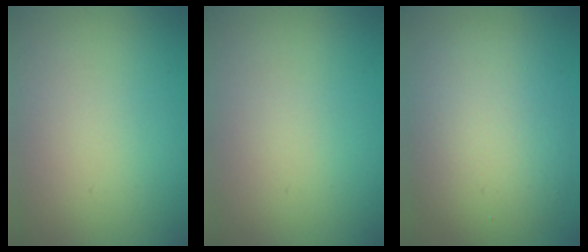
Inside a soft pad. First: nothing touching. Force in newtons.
{"total": 0.0}
{"total": 7.5, "press": 7.5, "slide": 0.4}